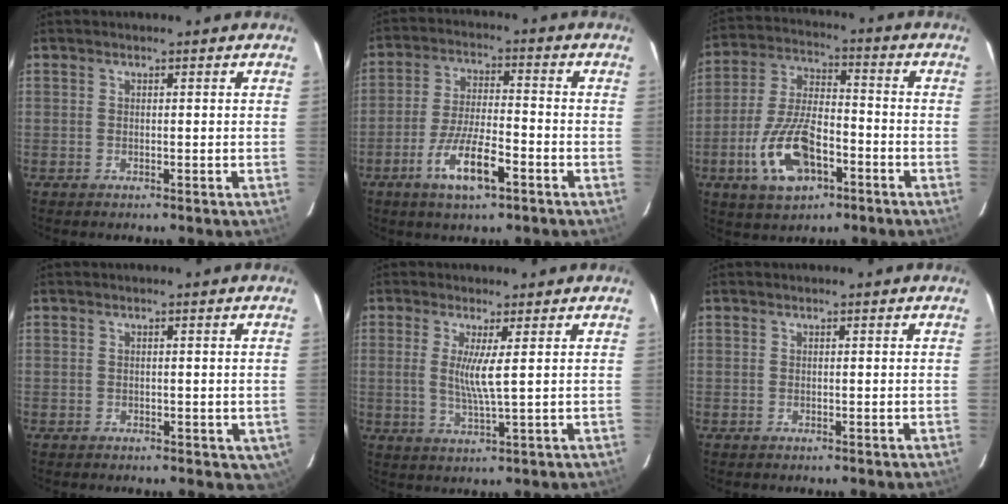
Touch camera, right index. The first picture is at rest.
{"total": 10.3, "force": [-5.3, 2.6, 8.4], "torque": [-0.170, -0.008, -0.095]}
{"total": 14.4, "force": [-6.1, 6.8, 11.1], "torque": [-0.236, 0.001, -0.106]}
{"total": 2.7, "force": [-0.6, 2.2, 1.5], "torque": [-0.006, 0.004, 0.000]}
{"total": 4.9, "force": [1.0, -0.4, 4.8], "torque": [-0.093, -0.012, 0.016]}
{"total": 0.0}